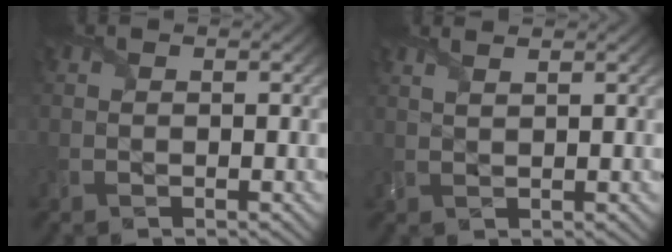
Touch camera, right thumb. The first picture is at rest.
{"total": 2.3, "force": [1.6, 0.7, 1.6], "torque": [-0.022, 0.006, 0.016]}